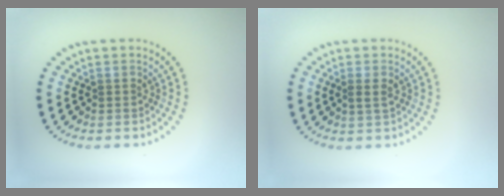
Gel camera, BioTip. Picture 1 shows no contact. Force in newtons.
{"total": 0.7, "press": 0.7, "slide": 0.2}